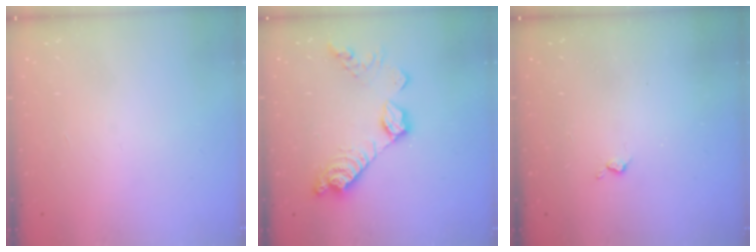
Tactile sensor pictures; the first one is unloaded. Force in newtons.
{"total": 13.6, "press": 13.5, "slide": 0.5}
{"total": 2.2, "press": 2.1, "slide": 0.5}